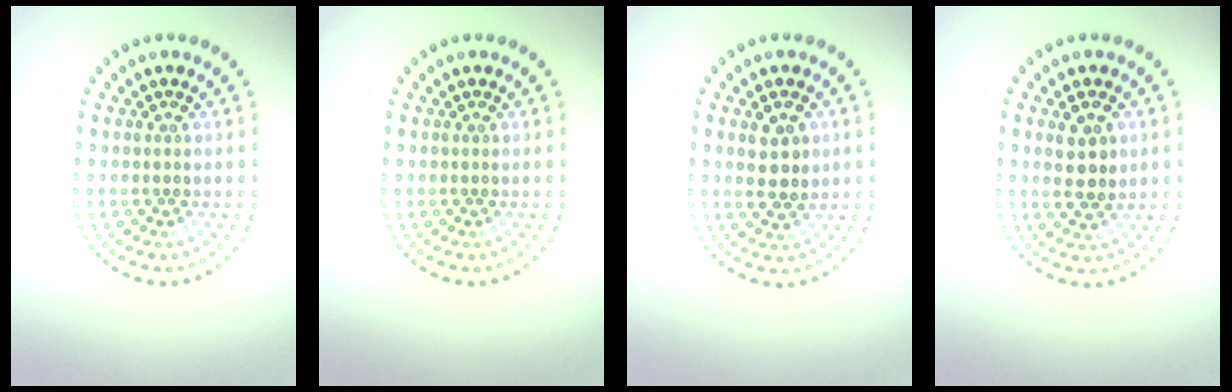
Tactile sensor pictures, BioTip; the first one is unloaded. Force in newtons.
{"total": 0.0}
{"total": 2.8, "press": 2.8, "slide": 0.4}
{"total": 2.9, "press": 2.8, "slide": 0.7}